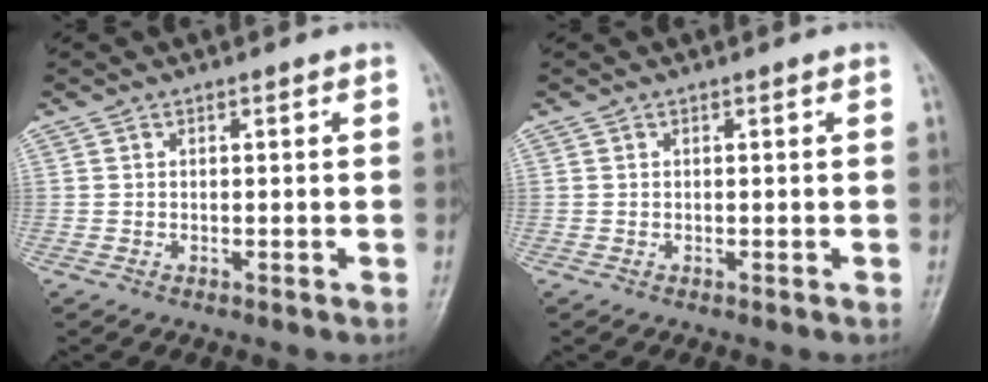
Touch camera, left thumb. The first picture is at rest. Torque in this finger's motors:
{"motor_torque": [0.00, 0.00, -0.03, 0.02, 0.00]}